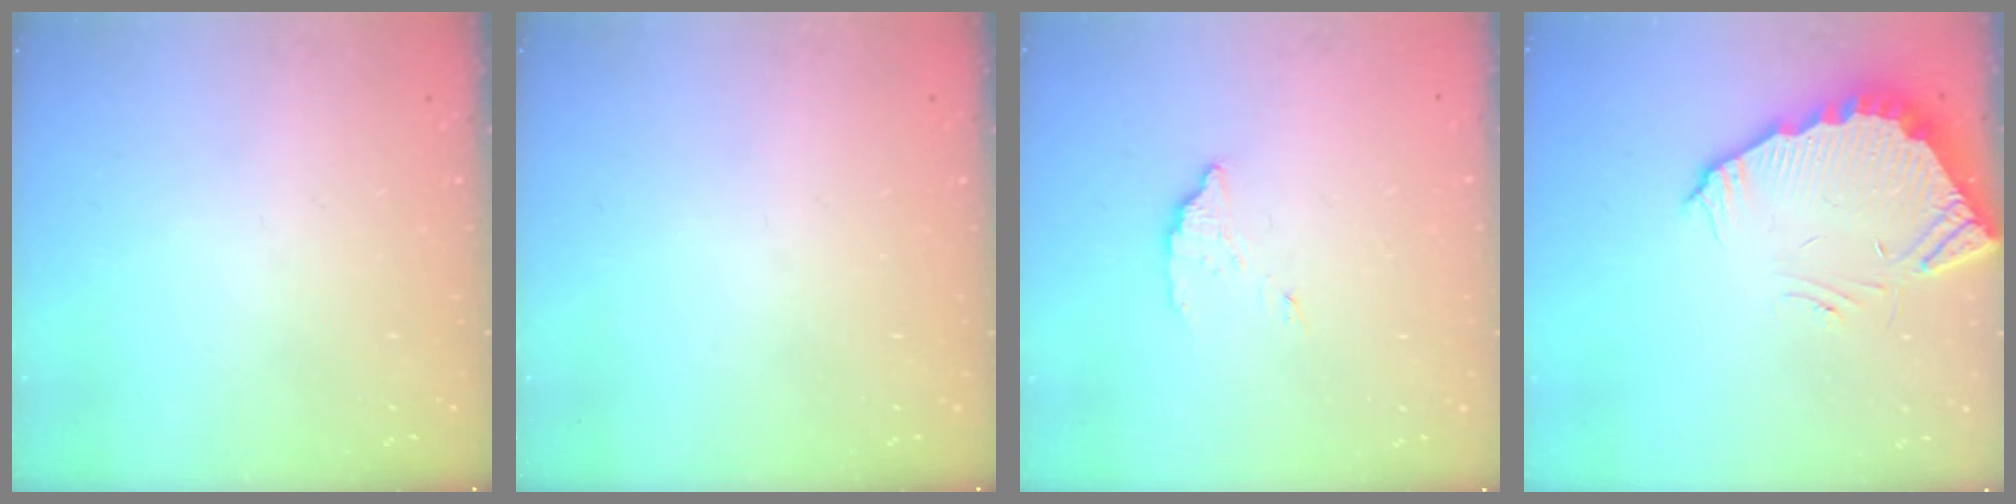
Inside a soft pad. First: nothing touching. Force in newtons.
{"total": 0.0}
{"total": 2.8, "press": 2.8, "slide": 0.2}
{"total": 4.6, "press": 4.6, "slide": 0.2}